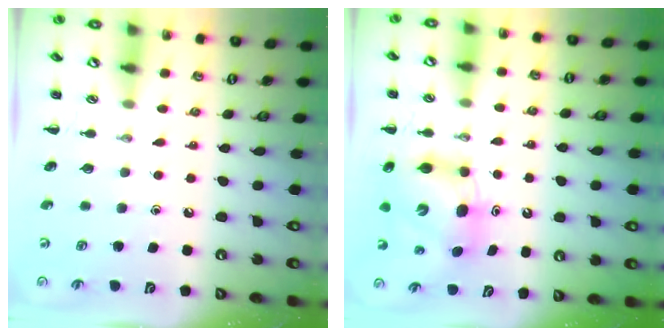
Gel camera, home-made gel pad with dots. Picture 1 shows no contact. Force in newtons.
{"total": 8.9, "press": 8.7, "slide": 1.9}